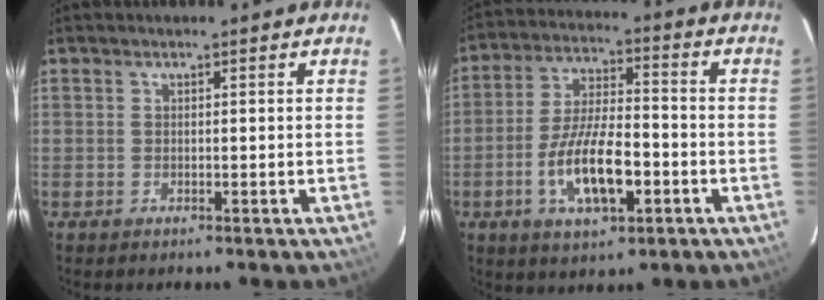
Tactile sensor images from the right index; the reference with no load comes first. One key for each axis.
{"total": 12.7, "fx": -4.5, "fy": 4.6, "fz": 10.9, "tx": -0.216, "ty": -0.005, "tz": -0.075}